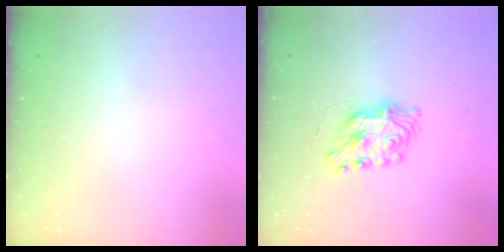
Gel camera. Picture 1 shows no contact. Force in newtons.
{"total": 8.6, "press": 8.6, "slide": 0.5}